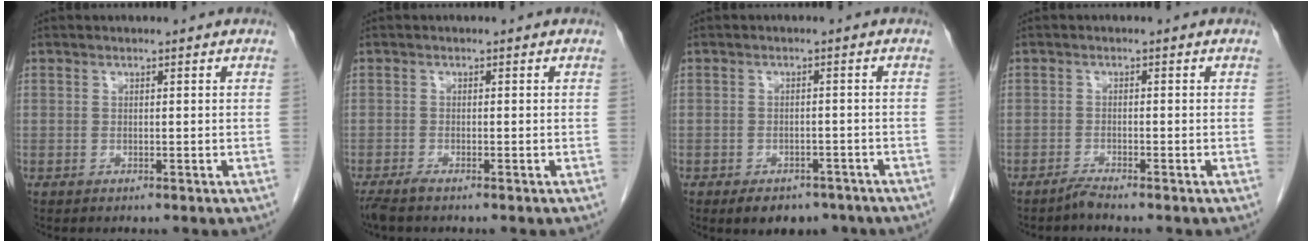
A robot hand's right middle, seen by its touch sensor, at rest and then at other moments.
{"total": 1.7, "force": [-1.4, 0.0, 0.9], "torque": [-0.025, -0.007, -0.030]}
{"total": 6.2, "force": [-4.6, 3.4, 2.2], "torque": [-0.022, 0.005, -0.061]}
{"total": 1.4, "force": [-1.3, -0.3, 0.3], "torque": [-0.006, -0.004, -0.026]}